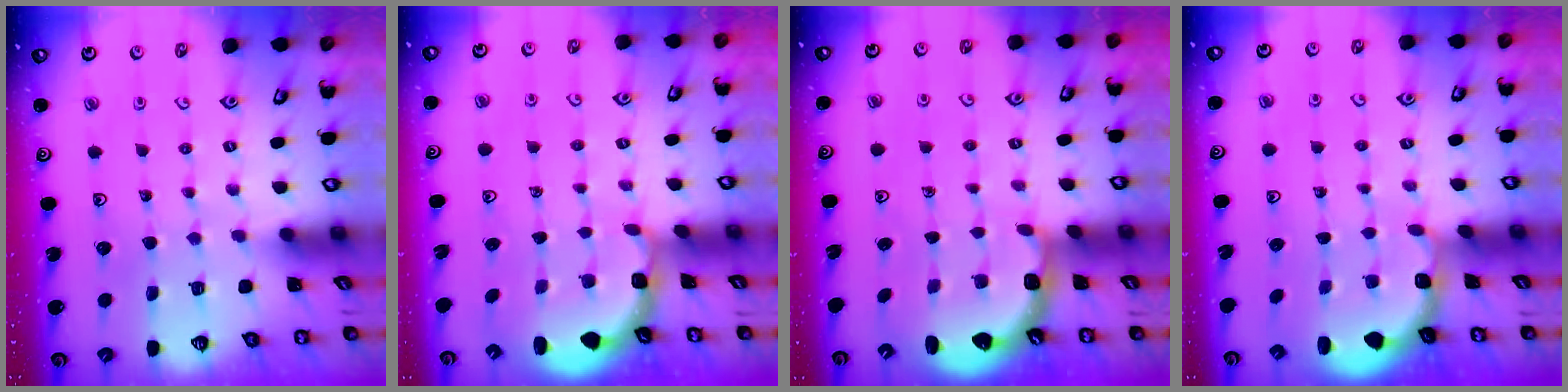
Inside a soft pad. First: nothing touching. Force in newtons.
{"total": 2.4, "press": 1.7, "slide": 1.6}
{"total": 2.5, "press": 2.1, "slide": 1.3}
{"total": 1.9, "press": 1.8, "slide": 0.8}